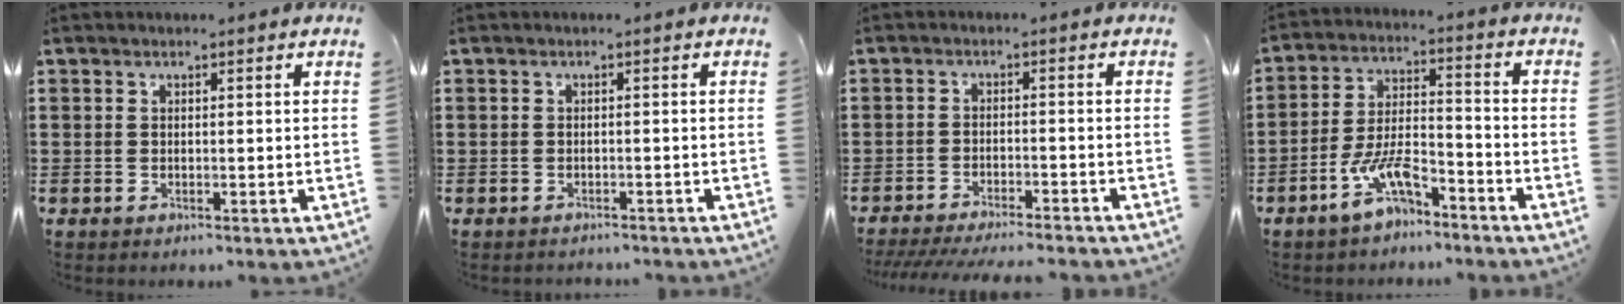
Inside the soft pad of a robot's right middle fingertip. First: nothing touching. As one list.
[{"total": 1.0, "force": [-0.9, 0.3, -0.1], "torque": [0.000, 0.003, -0.022]}, {"total": 3.8, "force": [-3.7, -0.1, 0.9], "torque": [-0.022, -0.007, -0.076]}, {"total": 7.9, "force": [-5.4, 2.5, 5.2], "torque": [-0.119, 0.001, -0.104]}]